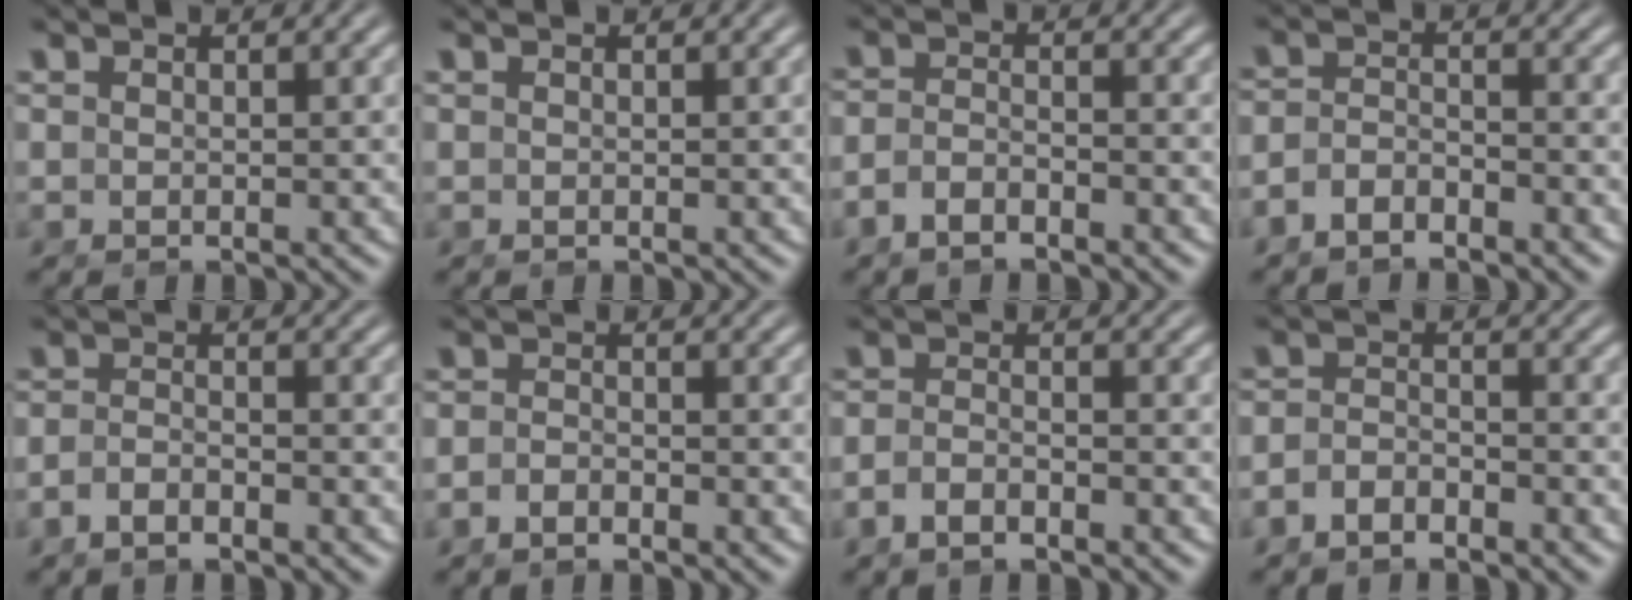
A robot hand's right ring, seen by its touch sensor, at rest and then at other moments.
{"total": 0.0}
{"total": 2.8, "force": [-2.2, 1.0, 1.3], "torque": [-0.029, -0.010, -0.037]}
{"total": 3.4, "force": [-2.8, 1.7, 1.0], "torque": [-0.020, -0.012, -0.047]}
{"total": 2.3, "force": [-2.0, 0.5, 1.0], "torque": [-0.021, -0.007, -0.033]}
{"total": 1.8, "force": [-1.6, 0.5, 0.5], "torque": [-0.012, -0.008, -0.029]}
{"total": 2.4, "force": [-2.0, 0.7, 1.3], "torque": [-0.029, -0.009, -0.032]}
{"total": 3.0, "force": [-2.5, 1.4, 0.8], "torque": [-0.018, -0.013, -0.041]}